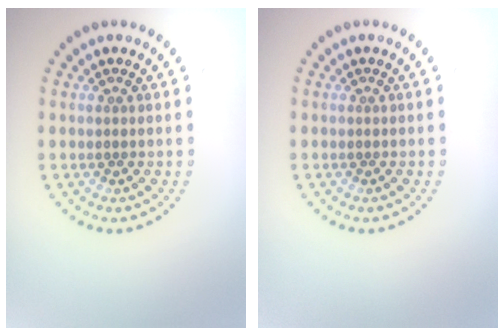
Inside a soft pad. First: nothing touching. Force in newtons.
{"total": 0.0}